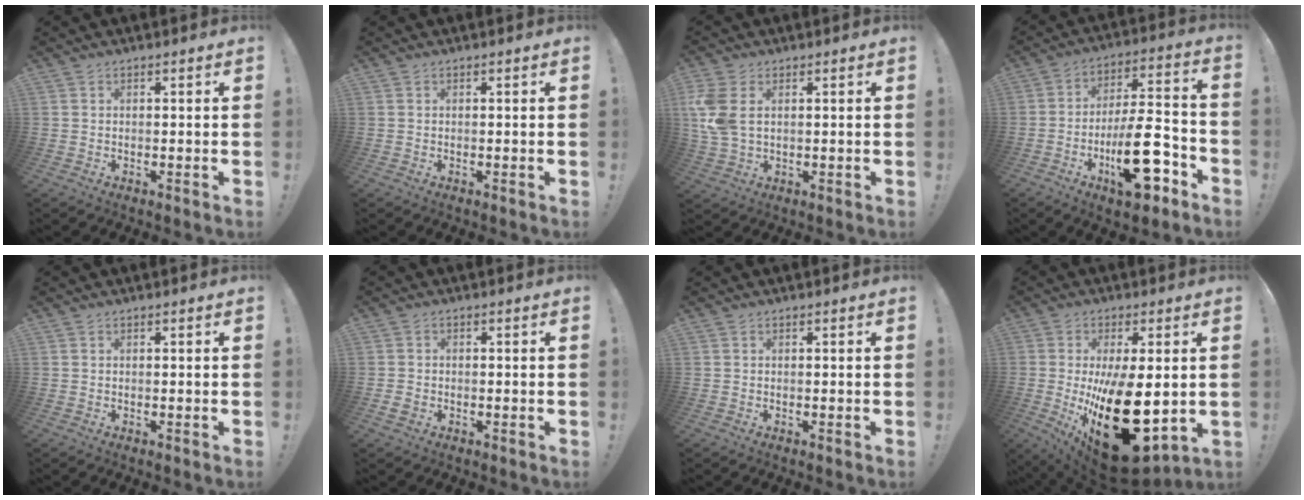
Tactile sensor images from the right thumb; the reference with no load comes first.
{"total": 0.0}
{"total": 8.0, "force": [2.2, 5.0, 5.8], "torque": [-0.126, -0.006, 0.043]}
{"total": 20.7, "force": [-8.1, 7.8, 17.3], "torque": [-0.275, 0.050, -0.123]}
{"total": 0.0}
{"total": 2.0, "force": [-0.9, 1.4, 1.1], "torque": [-0.022, 0.007, -0.014]}
{"total": 0.0}
{"total": 25.5, "force": [-3.0, 12.1, 22.3], "torque": [-0.329, -0.019, -0.013]}